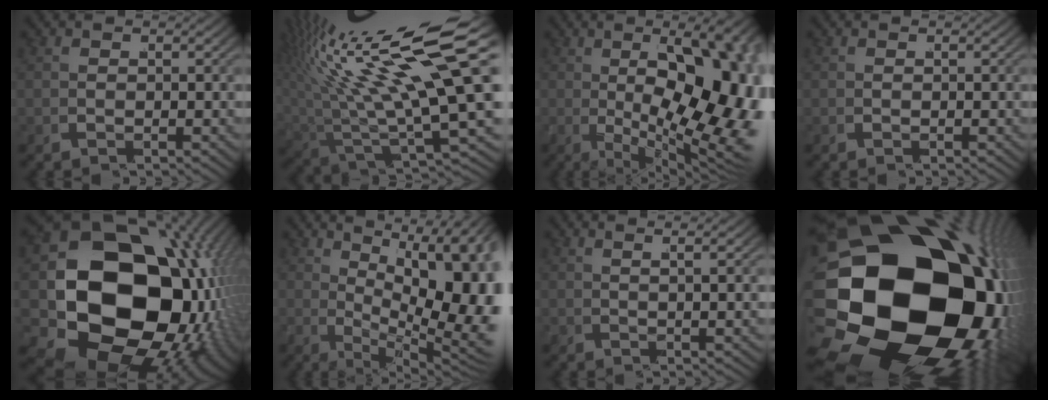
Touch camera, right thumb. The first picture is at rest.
{"total": 14.1, "force": [3.4, 6.4, 12.0], "torque": [-0.212, -0.022, 0.083]}
{"total": 18.3, "force": [-2.2, 10.0, 15.2], "torque": [-0.235, -0.051, 0.001]}
{"total": 0.0}
{"total": 30.3, "force": [-1.8, 20.4, 22.4], "torque": [-0.415, -0.090, 0.012]}
{"total": 14.2, "force": [0.9, 7.9, 11.7], "torque": [-0.178, -0.054, 0.049]}
{"total": 2.9, "force": [1.7, 0.3, 2.4], "torque": [-0.039, 0.003, 0.039]}
{"total": 43.9, "force": [-3.0, 29.0, 32.9], "torque": [-0.524, -0.083, -0.010]}